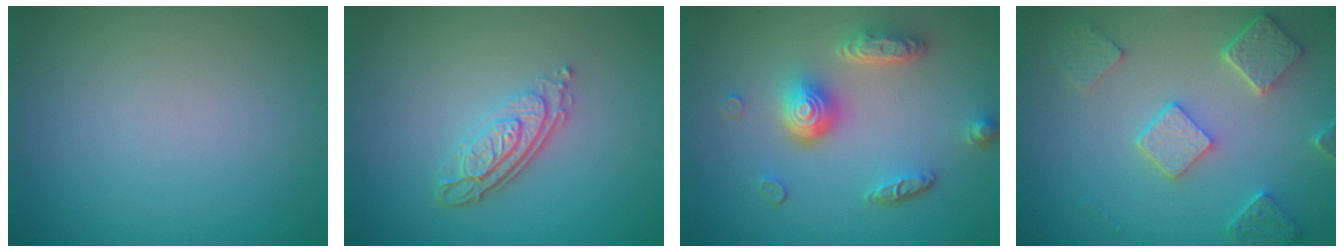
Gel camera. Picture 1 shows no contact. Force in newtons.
{"total": 4.1, "press": 2.9, "slide": 2.9}
{"total": 5.0, "press": 3.7, "slide": 3.4}
{"total": 4.9, "press": 3.9, "slide": 2.8}